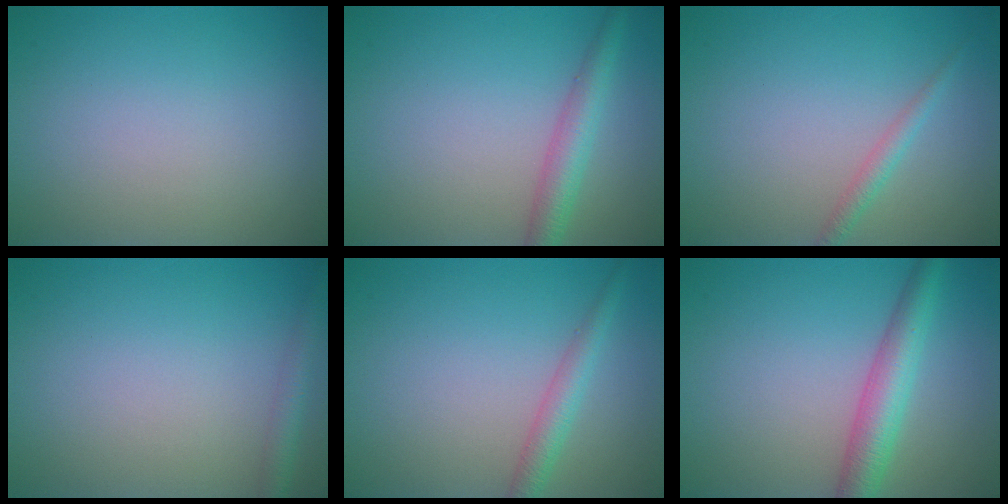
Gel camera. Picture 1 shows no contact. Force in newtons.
{"total": 3.2, "press": 3.1, "slide": 0.2}
{"total": 1.4, "press": 1.4, "slide": 0.0}
{"total": 1.9, "press": 1.9, "slide": 0.1}
{"total": 2.2, "press": 2.2, "slide": 0.1}
{"total": 4.3, "press": 4.3, "slide": 0.1}